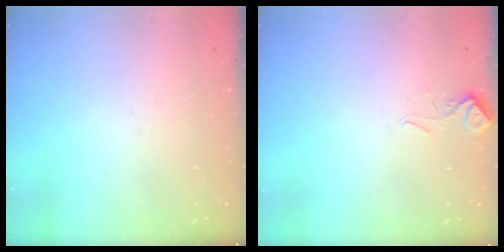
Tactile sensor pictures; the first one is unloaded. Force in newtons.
{"total": 3.0, "press": 3.0, "slide": 0.5}